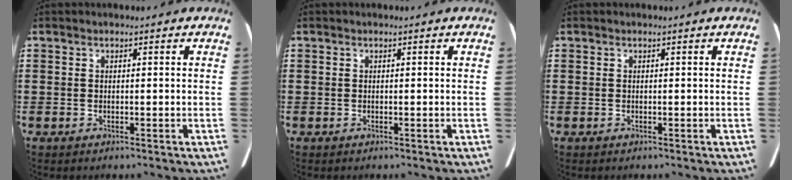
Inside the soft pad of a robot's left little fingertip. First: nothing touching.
{"total": 0.0}
{"total": 0.0}